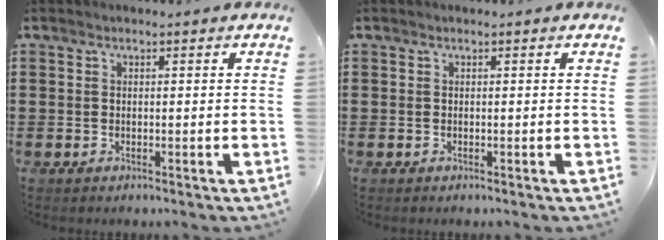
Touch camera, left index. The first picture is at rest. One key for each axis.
{"total": 0.0}